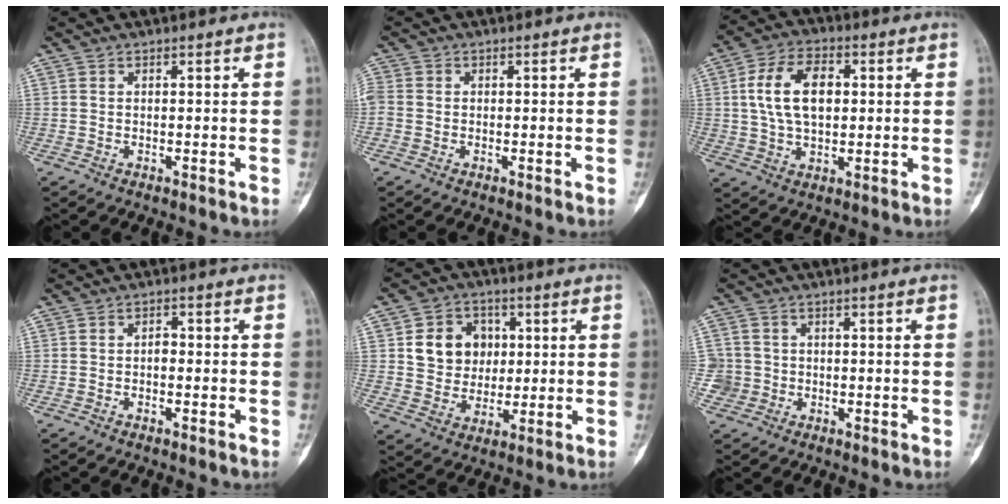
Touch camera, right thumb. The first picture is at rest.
{"total": 2.9, "force": [-0.3, 2.5, 1.5], "torque": [-0.040, 0.004, -0.008]}
{"total": 11.4, "force": [1.7, 6.9, 8.9], "torque": [-0.151, 0.010, 0.030]}
{"total": 1.6, "force": [-0.5, 1.0, 1.1], "torque": [-0.011, 0.008, -0.011]}
{"total": 10.3, "force": [2.2, 8.9, 4.8], "torque": [-0.031, -0.004, 0.040]}
{"total": 3.4, "force": [-0.7, 3.3, -0.3], "torque": [0.024, 0.013, -0.018]}